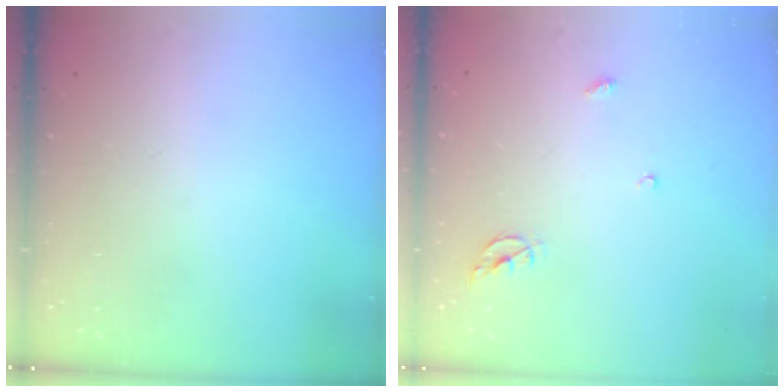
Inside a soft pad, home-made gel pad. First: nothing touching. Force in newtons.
{"total": 5.7, "press": 5.6, "slide": 0.5}